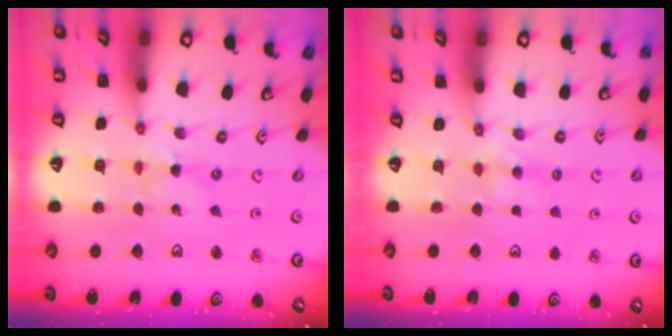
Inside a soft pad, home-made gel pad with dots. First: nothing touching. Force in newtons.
{"total": 3.7, "press": 3.7, "slide": 0.5}